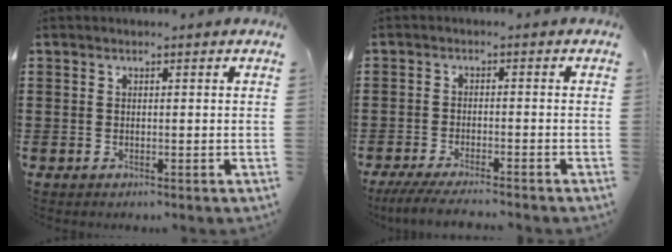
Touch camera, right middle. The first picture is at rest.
{"total": 3.7, "force": [-3.3, 0.0, 1.6], "torque": [-0.041, -0.013, -0.068]}